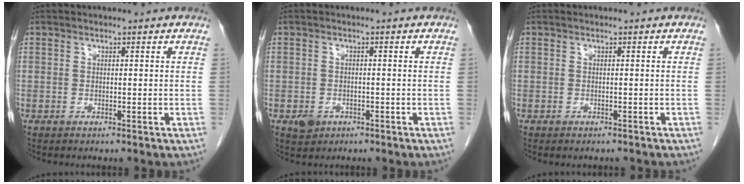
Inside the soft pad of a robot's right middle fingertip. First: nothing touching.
{"total": 2.4, "force": [-1.2, 1.8, 0.9], "torque": [-0.015, 0.003, -0.012]}
{"total": 2.3, "force": [-2.1, 0.8, 0.7], "torque": [-0.016, -0.004, -0.022]}